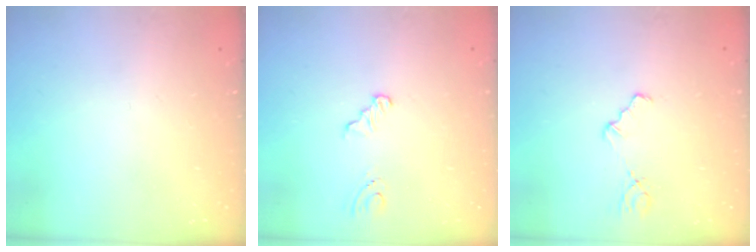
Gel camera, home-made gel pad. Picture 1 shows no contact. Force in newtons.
{"total": 3.1, "press": 2.8, "slide": 1.4}
{"total": 2.2, "press": 2.2, "slide": 0.2}